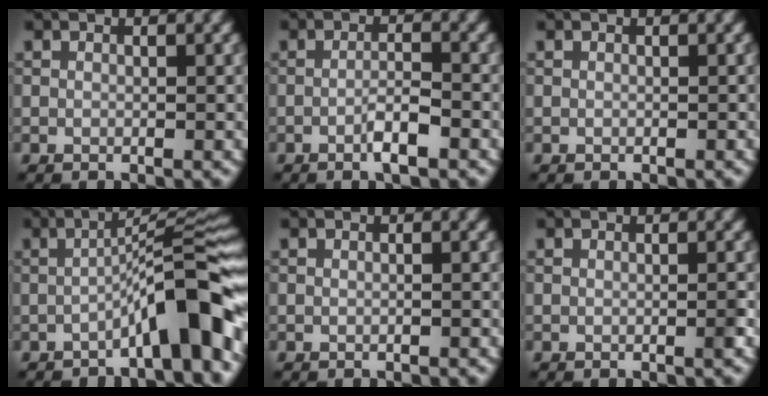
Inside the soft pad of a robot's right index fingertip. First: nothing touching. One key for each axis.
{"total": 2.5, "fx": -1.1, "fy": 0.4, "fz": 2.2, "tx": -0.037, "ty": 0.005, "tz": -0.022}
{"total": 0.0}
{"total": 7.8, "fx": -3.4, "fy": 1.0, "fz": 7.0, "tx": -0.097, "ty": 0.029, "tz": -0.062}
{"total": 0.0}
{"total": 0.7, "fx": -0.2, "fy": 0.0, "fz": 0.6, "tx": -0.008, "ty": 0.003, "tz": -0.005}